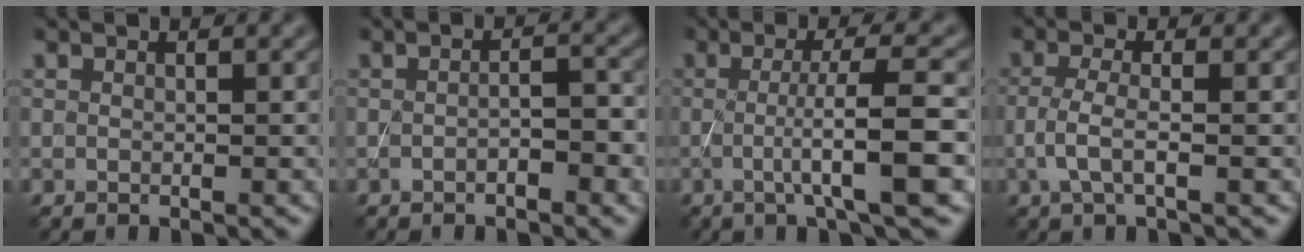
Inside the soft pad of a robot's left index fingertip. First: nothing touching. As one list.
[{"total": 2.3, "force": [-1.0, 0.6, 2.0], "torque": [-0.028, 0.007, -0.012]}, {"total": 6.5, "force": [-1.1, 0.8, 6.3], "torque": [-0.101, 0.003, -0.019]}, {"total": 1.9, "force": [-0.6, 0.3, 1.8], "torque": [-0.047, 0.002, -0.015]}]